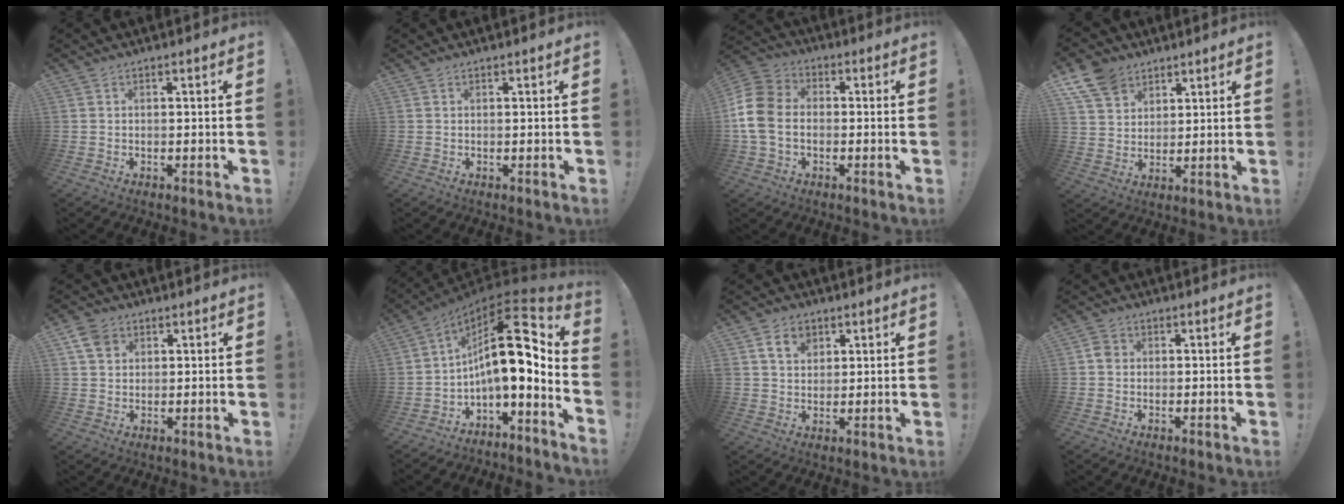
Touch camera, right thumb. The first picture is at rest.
{"total": 0.0}
{"total": 12.6, "force": [-1.6, 9.6, 8.1], "torque": [-0.169, 0.018, -0.028]}
{"total": 10.3, "force": [6.8, 7.0, 3.4], "torque": [-0.069, -0.033, 0.137]}
{"total": 5.8, "force": [2.8, 4.2, 2.8], "torque": [-0.054, 0.000, 0.056]}
{"total": 16.5, "force": [3.1, 5.3, 15.3], "torque": [-0.262, -0.032, 0.046]}
{"total": 6.5, "force": [3.2, 4.7, 3.1], "torque": [-0.047, -0.001, 0.058]}
{"total": 2.7, "force": [-0.2, 2.3, 1.4], "torque": [-0.021, 0.007, -0.002]}